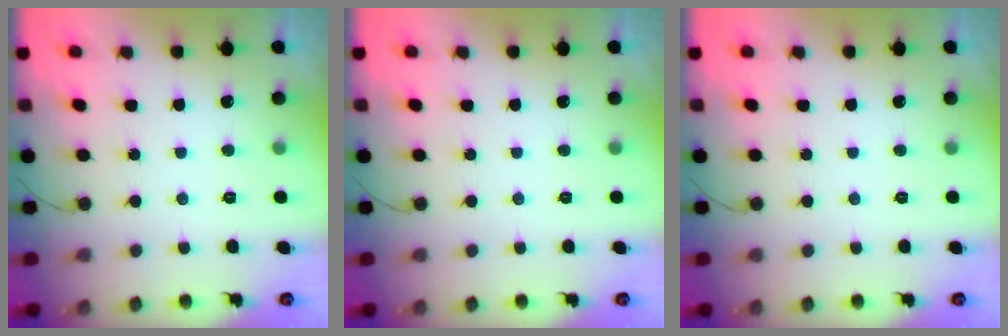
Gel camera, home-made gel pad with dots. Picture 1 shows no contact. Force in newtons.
{"total": 0.0}
{"total": 0.0}